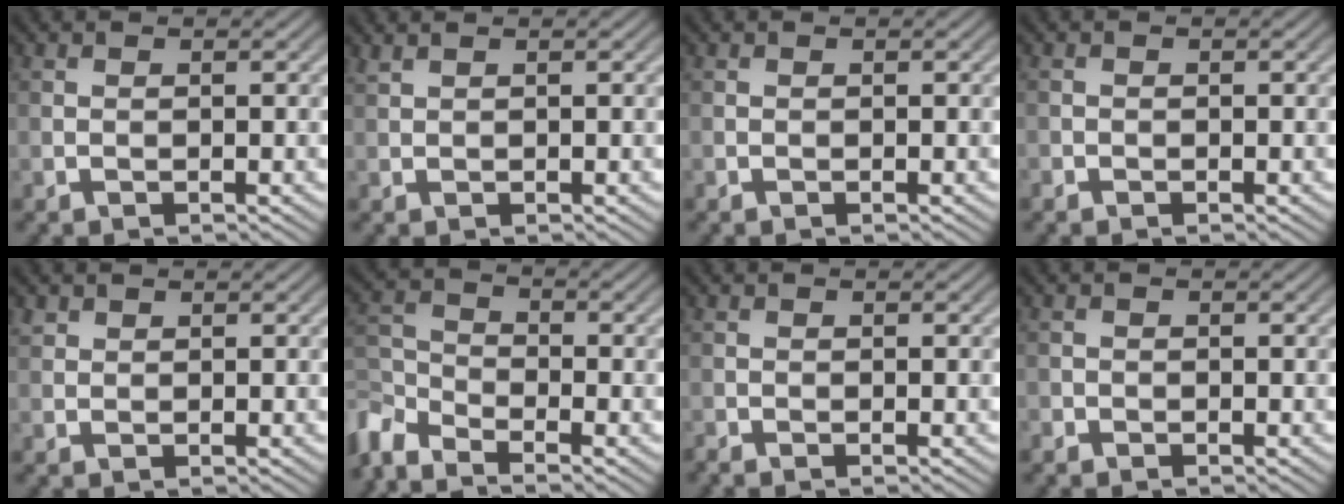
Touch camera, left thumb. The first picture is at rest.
{"total": 1.0, "force": [0.9, 0.0, 0.4], "torque": [-0.014, 0.007, 0.021]}
{"total": 0.0}
{"total": 0.5, "force": [-0.4, 0.4, 0.0], "torque": [0.000, -0.002, -0.008]}
{"total": 1.1, "force": [0.9, 0.7, 0.2], "torque": [-0.005, 0.002, 0.020]}
{"total": 6.6, "force": [-4.9, 2.9, 3.3], "torque": [-0.082, -0.013, -0.112]}
{"total": 0.6, "force": [-0.6, 0.1, 0.2], "torque": [-0.005, -0.003, -0.013]}
{"total": 0.8, "force": [-0.6, 0.6, 0.1], "torque": [0.000, -0.002, -0.014]}